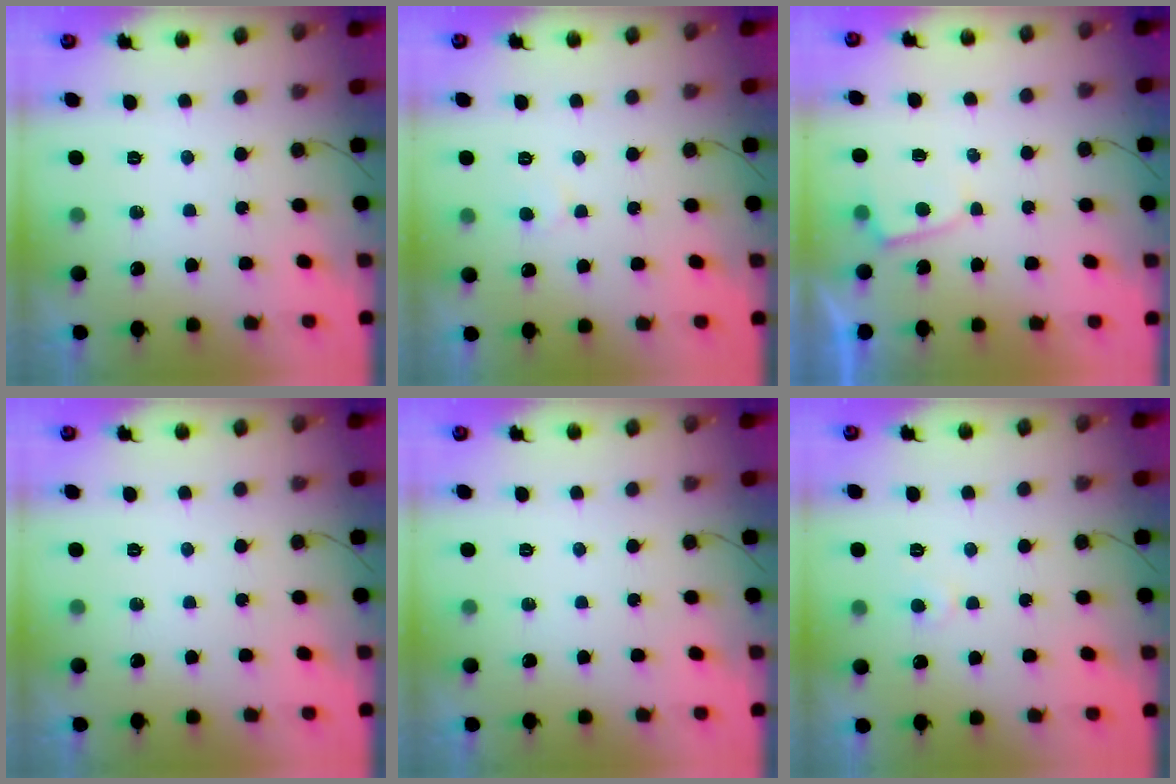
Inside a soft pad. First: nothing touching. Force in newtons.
{"total": 2.4, "press": 2.4, "slide": 0.2}
{"total": 2.3, "press": 2.2, "slide": 0.3}
{"total": 0.0}
{"total": 0.0}
{"total": 3.6, "press": 3.5, "slide": 0.4}